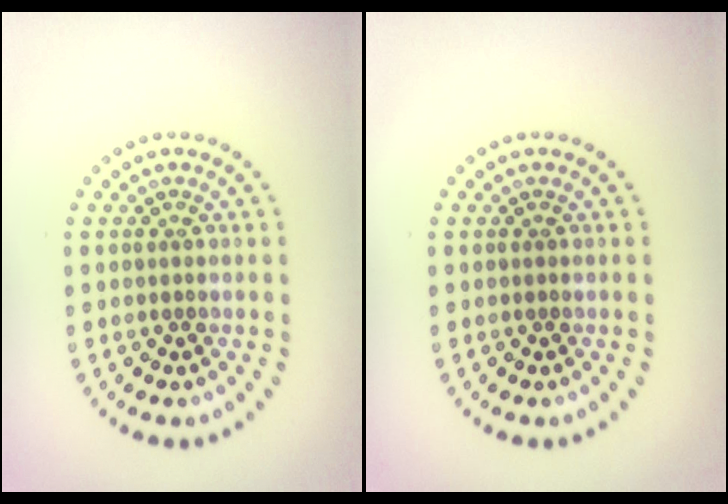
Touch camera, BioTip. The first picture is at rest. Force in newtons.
{"total": 0.0}